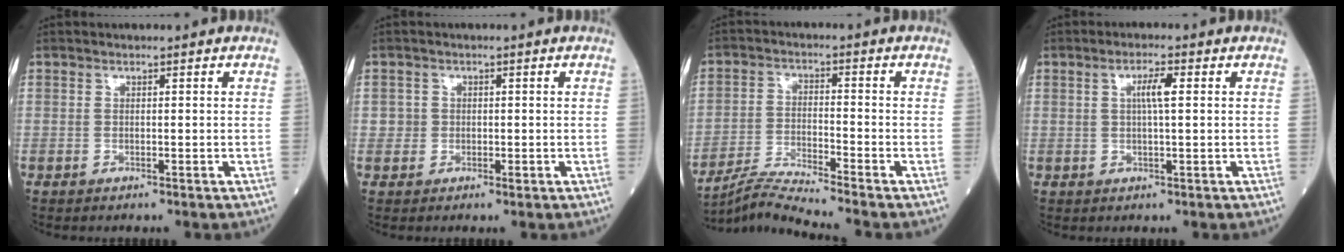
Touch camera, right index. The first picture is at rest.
{"total": 1.6, "force": [0.1, 1.6, 0.1], "torque": [0.001, 0.005, 0.003]}
{"total": 7.2, "force": [-6.6, -2.5, 1.5], "torque": [-0.036, -0.019, -0.127]}
{"total": 3.2, "force": [0.7, 0.2, 3.1], "torque": [-0.058, 0.004, 0.012]}